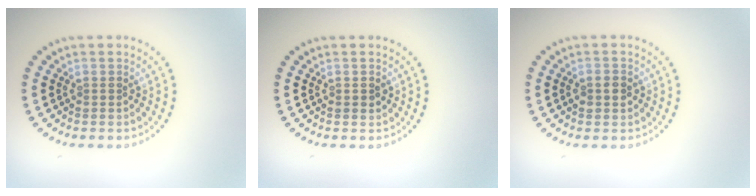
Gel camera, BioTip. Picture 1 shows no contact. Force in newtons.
{"total": 0.9, "press": 0.9, "slide": 0.1}
{"total": 1.6, "press": 1.5, "slide": 0.5}